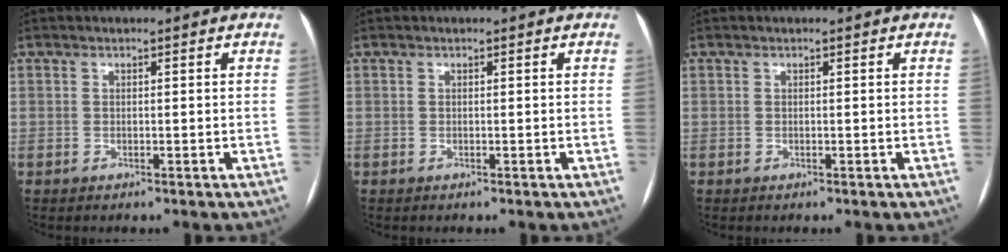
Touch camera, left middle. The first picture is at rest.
{"total": 0.0}
{"total": 0.0}